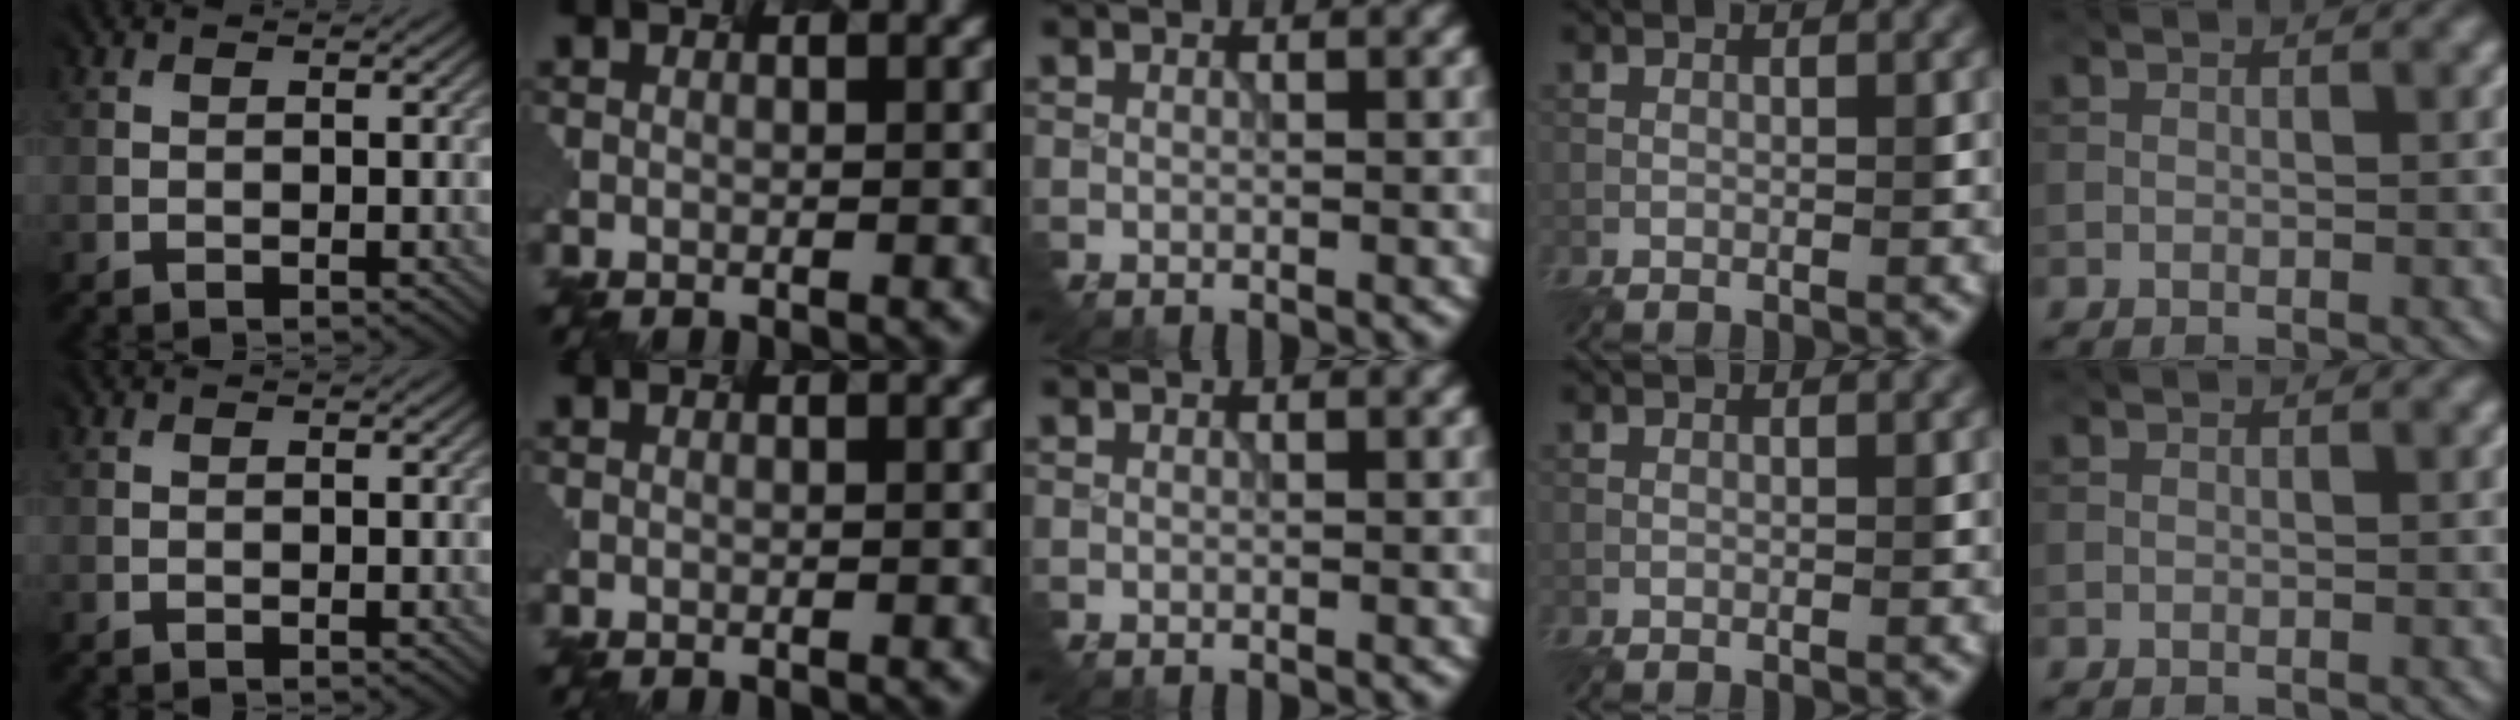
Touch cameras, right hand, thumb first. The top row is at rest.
{}